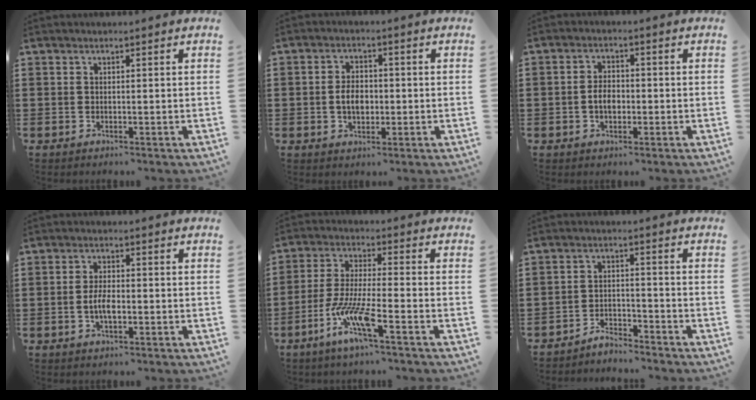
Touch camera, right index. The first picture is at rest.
{"total": 3.9, "force": [-0.5, 2.3, 3.1], "torque": [-0.055, 0.000, -0.012]}
{"total": 3.1, "force": [-0.7, 1.8, 2.5], "torque": [-0.048, 0.000, -0.013]}
{"total": 3.8, "force": [-0.8, 1.3, 3.5], "torque": [-0.078, -0.007, -0.018]}
{"total": 9.3, "force": [-5.2, 1.1, 7.6], "torque": [-0.170, -0.013, -0.102]}
{"total": 3.5, "force": [-3.5, 0.2, 0.0], "torque": [-0.011, 0.000, -0.073]}